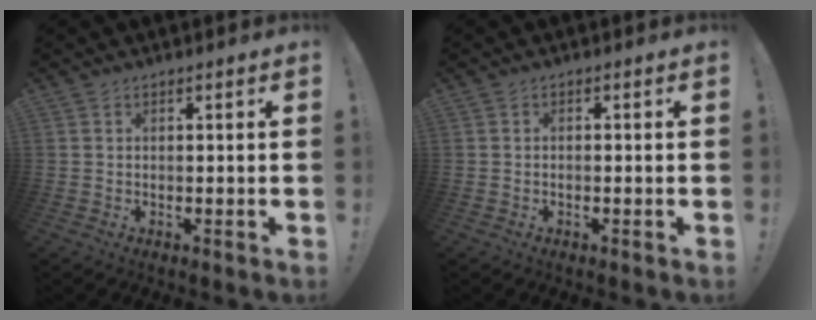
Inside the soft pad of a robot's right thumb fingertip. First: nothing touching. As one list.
[{"total": 0.6, "force": [-0.4, 0.1, 0.4], "torque": [-0.009, 0.002, -0.006]}]